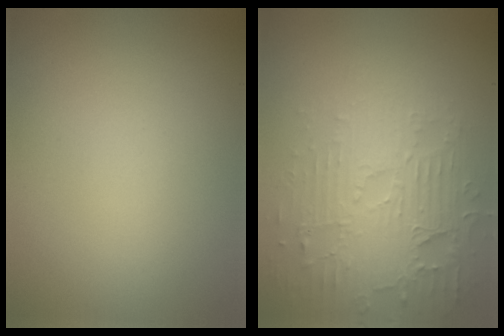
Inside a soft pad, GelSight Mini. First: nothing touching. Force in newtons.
{"total": 4.1, "press": 3.9, "slide": 1.4}